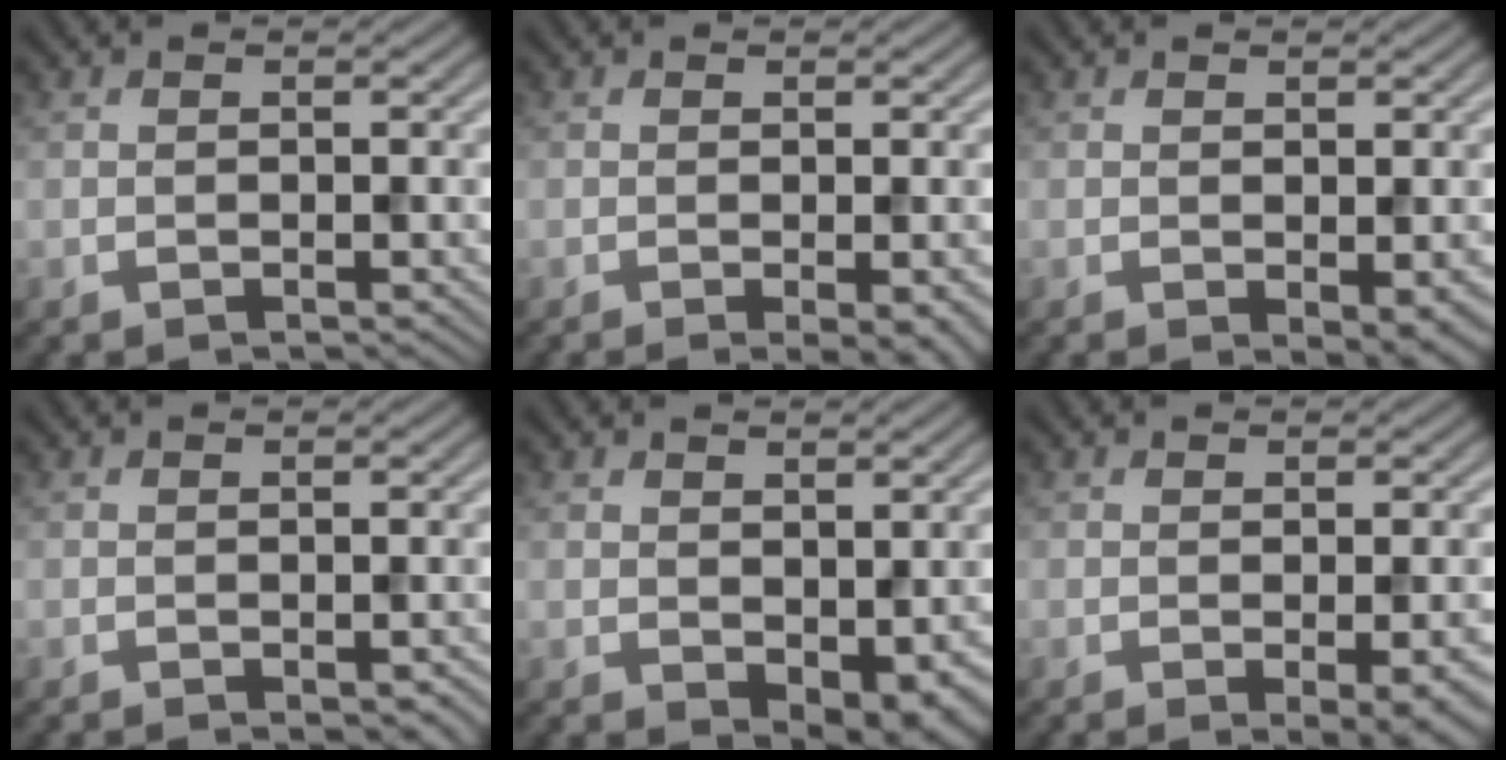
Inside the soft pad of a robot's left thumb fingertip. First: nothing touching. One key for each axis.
{"total": 3.2, "fx": -1.1, "fy": 0.7, "fz": 2.9, "tx": -0.039, "ty": 0.000, "tz": -0.015}
{"total": 2.1, "fx": -0.4, "fy": 0.6, "fz": 2.0, "tx": -0.032, "ty": -0.008, "tz": -0.005}
{"total": 1.3, "fx": -0.7, "fy": 0.3, "fz": 1.0, "tx": -0.014, "ty": -0.001, "tz": -0.007}
{"total": 3.5, "fx": -0.4, "fy": 2.1, "fz": 2.8, "tx": -0.042, "ty": -0.011, "tz": 0.001}
{"total": 4.7, "fx": -1.5, "fy": 1.2, "fz": 4.2, "tx": -0.056, "ty": -0.002, "tz": -0.014}